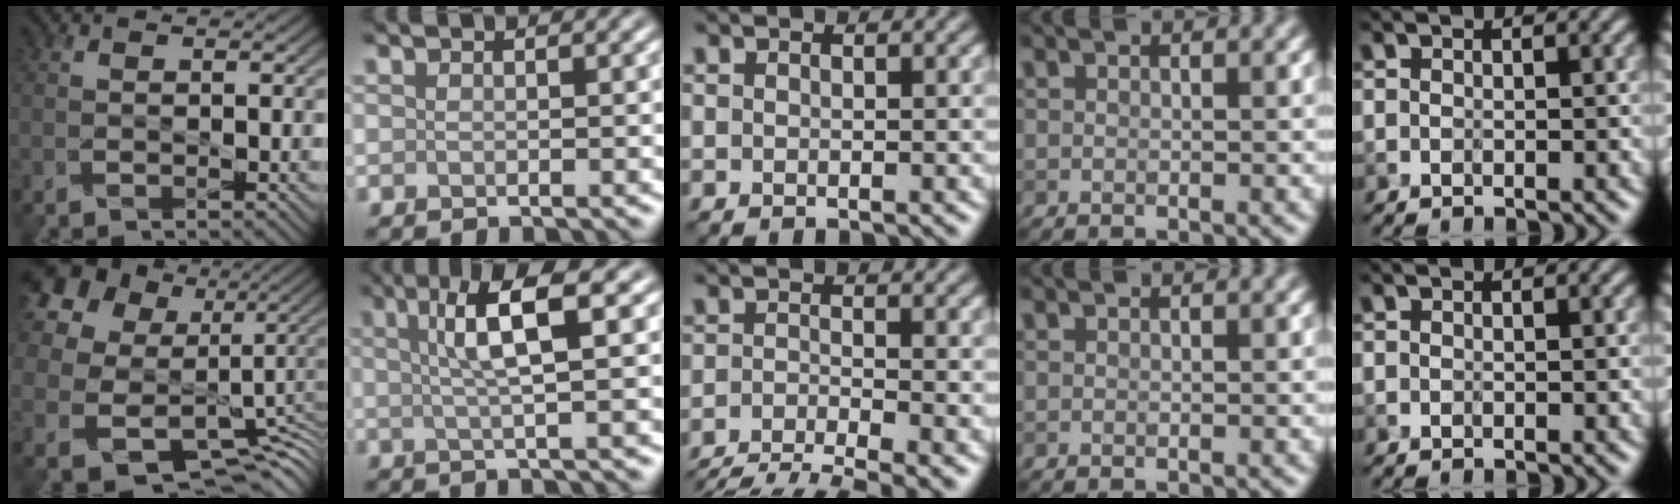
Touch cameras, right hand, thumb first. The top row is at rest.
{"thumb": {"total": 18.1, "force": [3.0, 14.6, 10.3], "torque": [-0.249, -0.008, 0.089]}, "index": {"total": 5.7, "force": [1.6, 1.0, 5.4], "torque": [-0.085, 0.011, 0.024]}, "middle": {"total": 5.4, "force": [-4.3, 1.0, 3.1], "torque": [-0.053, -0.013, -0.081]}}